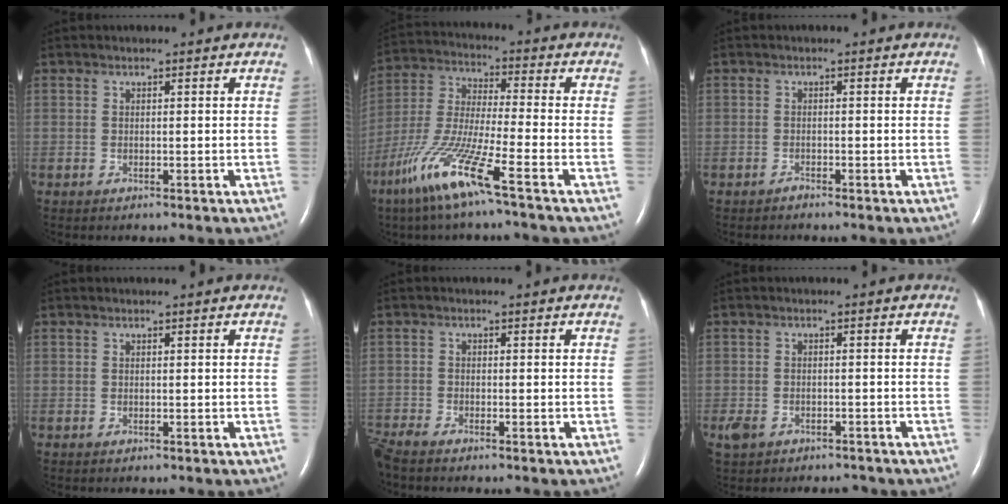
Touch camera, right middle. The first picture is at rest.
{"total": 12.7, "force": [-7.4, -0.3, 10.4], "torque": [-0.226, -0.029, -0.153]}
{"total": 0.5, "force": [-0.5, 0.1, 0.0], "torque": [-0.006, -0.002, -0.011]}
{"total": 0.0}
{"total": 2.7, "force": [-2.5, -0.1, 0.8], "torque": [-0.023, -0.011, -0.052]}
{"total": 4.8, "force": [-3.6, 2.6, 1.8], "torque": [-0.040, 0.003, -0.053]}